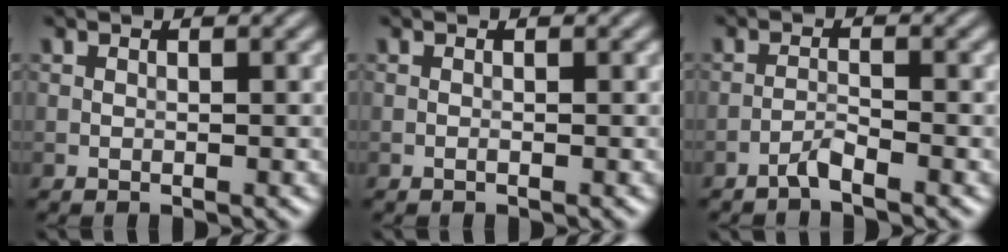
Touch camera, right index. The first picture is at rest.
{"total": 0.0}
{"total": 1.4, "force": [-1.2, 0.0, 0.8], "torque": [-0.014, 0.006, -0.029]}